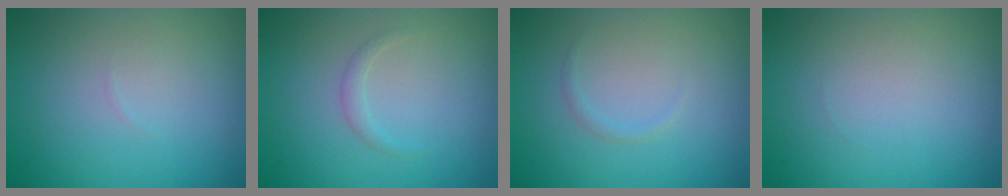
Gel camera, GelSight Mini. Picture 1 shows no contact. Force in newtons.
{"total": 0.8, "press": 0.8, "slide": 0.0}
{"total": 0.6, "press": 0.6, "slide": 0.0}
{"total": 0.0}